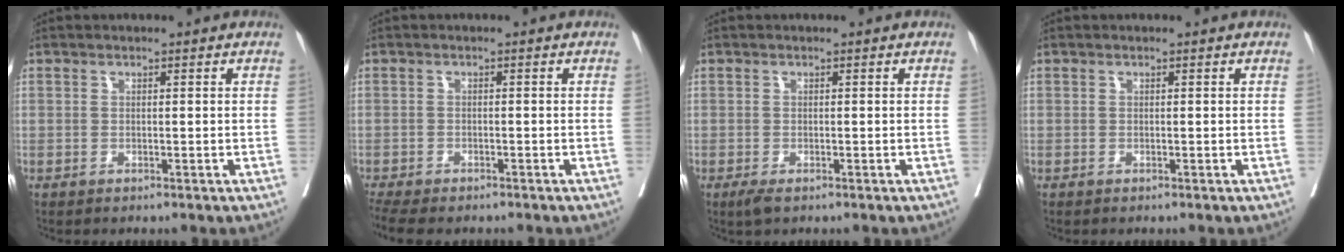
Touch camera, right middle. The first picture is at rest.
{"total": 7.5, "force": [-6.1, 2.4, 3.6], "torque": [-0.066, -0.008, -0.095]}
{"total": 1.9, "force": [-1.2, 0.6, 1.3], "torque": [-0.028, -0.007, -0.019]}
{"total": 0.0}